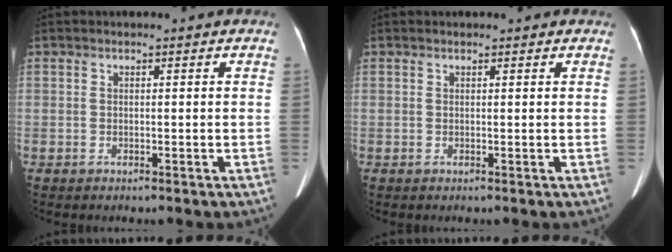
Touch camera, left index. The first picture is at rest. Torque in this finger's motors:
{"motor_torque": [0.09, 0.01, -0.07, -0.01]}